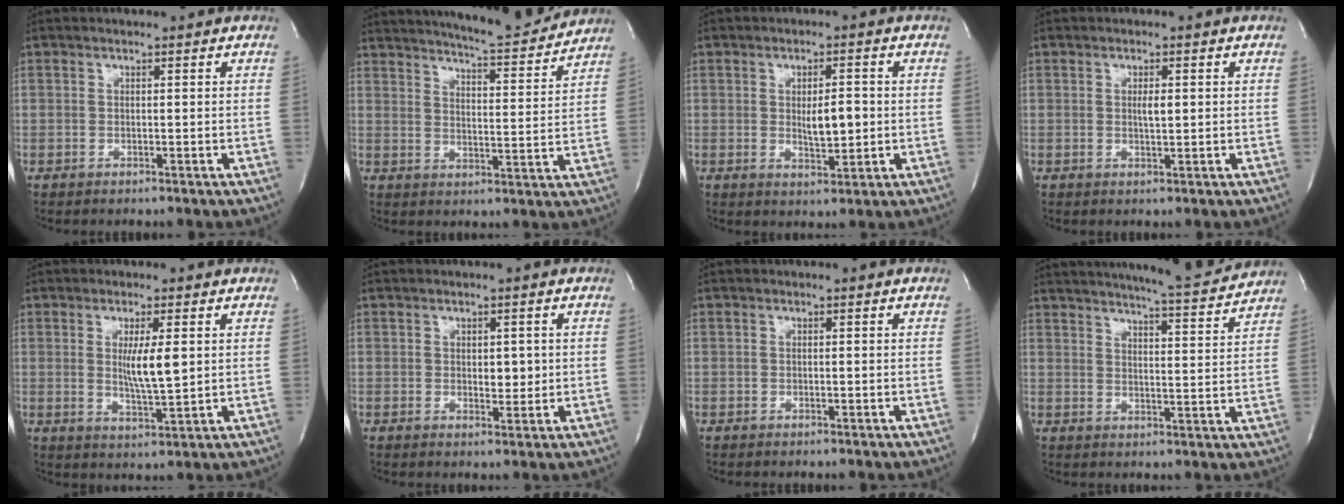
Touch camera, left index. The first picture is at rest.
{"total": 14.6, "force": [13.6, 0.8, 5.1], "torque": [-0.082, -0.021, 0.186]}
{"total": 4.6, "force": [-0.1, 1.4, 4.3], "torque": [-0.071, -0.005, 0.004]}
{"total": 1.6, "force": [0.2, 0.2, 1.5], "torque": [-0.029, 0.000, 0.005]}
{"total": 5.6, "force": [0.9, 0.5, 5.5], "torque": [-0.101, -0.013, 0.020]}
{"total": 2.5, "force": [0.1, 1.4, 2.1], "torque": [-0.028, -0.003, 0.007]}
{"total": 0.0}
{"total": 13.9, "force": [13.0, 0.3, 5.0], "torque": [-0.080, -0.018, 0.170]}